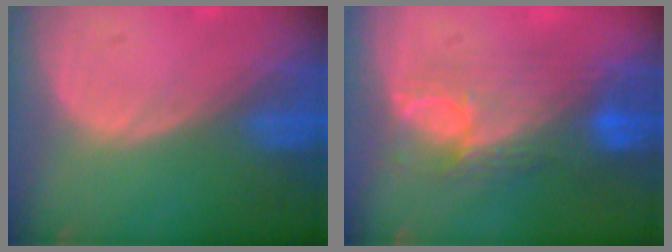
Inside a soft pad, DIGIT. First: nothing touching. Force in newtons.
{"total": 8.7, "press": 8.2, "slide": 2.9}